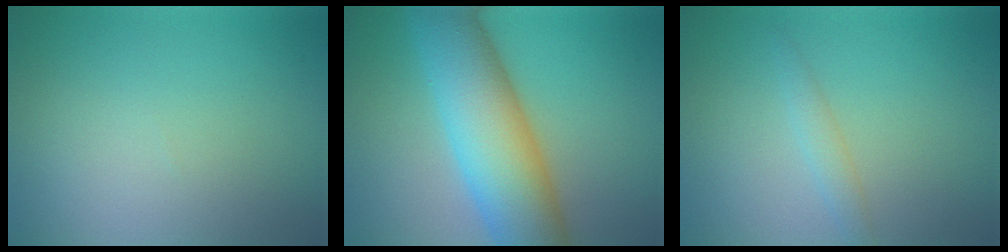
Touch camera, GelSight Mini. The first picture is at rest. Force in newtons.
{"total": 11.7, "press": 11.7, "slide": 0.1}
{"total": 1.4, "press": 1.4, "slide": 0.1}